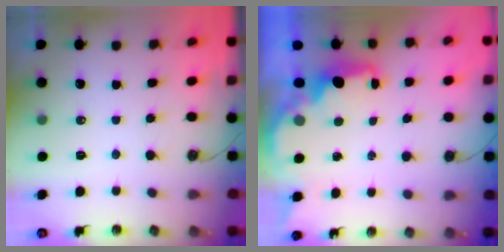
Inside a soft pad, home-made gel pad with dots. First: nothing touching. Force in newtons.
{"total": 2.8, "press": 2.6, "slide": 0.9}